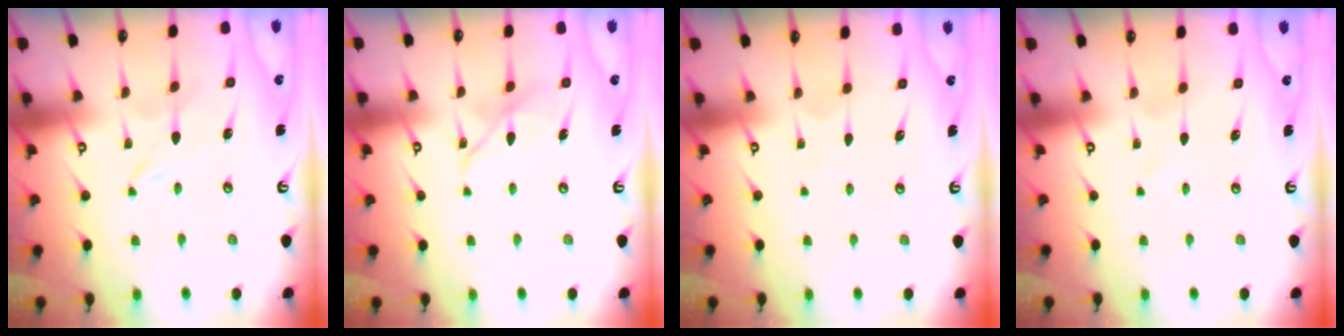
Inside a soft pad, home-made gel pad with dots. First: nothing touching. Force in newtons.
{"total": 8.4, "press": 8.3, "slide": 0.7}
{"total": 2.0, "press": 2.0, "slide": 0.2}
{"total": 0.0}